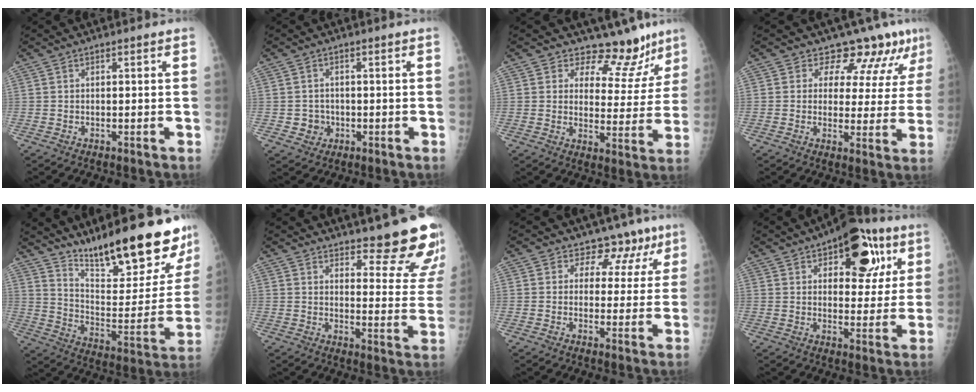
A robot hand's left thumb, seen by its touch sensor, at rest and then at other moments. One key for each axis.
{"total": 3.2, "fx": -0.6, "fy": 3.0, "fz": 0.7, "tx": 0.006, "ty": 0.007, "tz": -0.008}
{"total": 11.5, "fx": 9.9, "fy": 5.4, "fz": 1.8, "tx": 0.022, "ty": -0.078, "tz": 0.119}
{"total": 9.8, "fx": 7.8, "fy": 4.9, "fz": 3.3, "tx": -0.008, "ty": -0.043, "tz": 0.081}
{"total": 25.9, "fx": 19.9, "fy": 6.3, "fz": 15.3, "tx": -0.189, "ty": -0.108, "tz": 0.299}
{"total": 15.8, "fx": 13.3, "fy": 4.0, "fz": 7.5, "tx": -0.047, "ty": -0.105, "tz": 0.154}
{"total": 7.7, "fx": 5.2, "fy": 5.5, "fz": 1.1, "tx": 0.029, "ty": -0.022, "tz": 0.047}
{"total": 16.6, "fx": 7.5, "fy": 8.7, "fz": 12.1, "tx": -0.105, "ty": -0.010, "tz": 0.101}